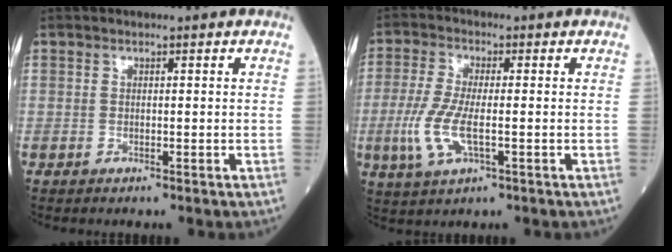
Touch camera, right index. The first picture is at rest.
{"total": 7.3, "force": [-1.6, 2.0, 6.9], "torque": [-0.158, -0.010, -0.032]}